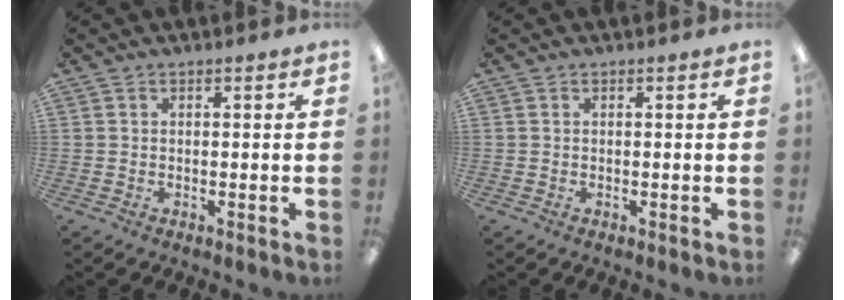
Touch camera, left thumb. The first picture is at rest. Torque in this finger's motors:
{"motor_torque": [-0.47, 0.30, 0.00, 0.00, 0.00]}